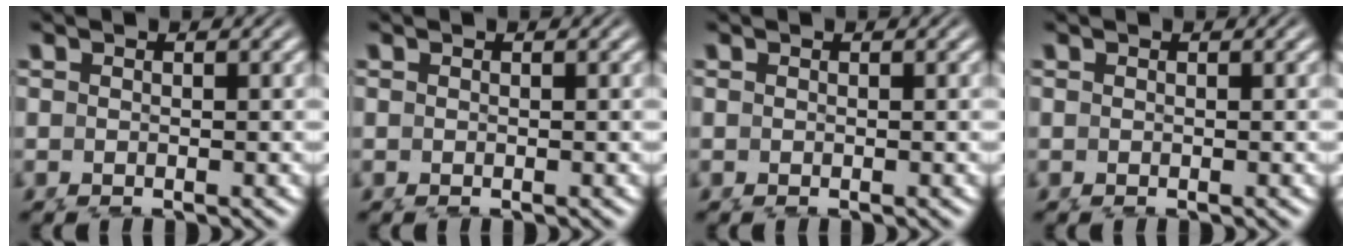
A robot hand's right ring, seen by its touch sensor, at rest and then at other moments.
{"total": 0.0}
{"total": 0.0}
{"total": 0.0}